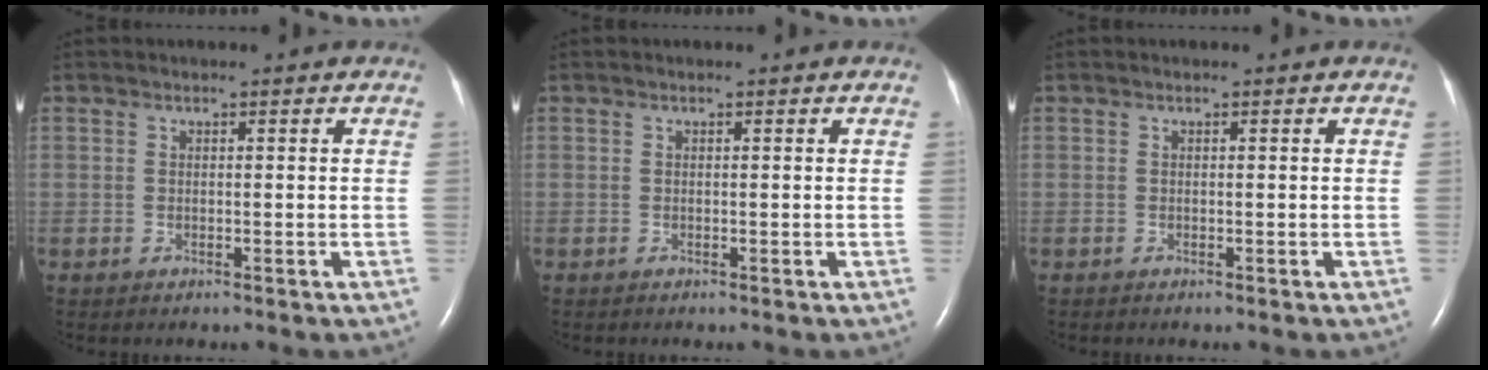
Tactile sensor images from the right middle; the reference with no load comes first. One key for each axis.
{"total": 0.0}
{"total": 0.0}